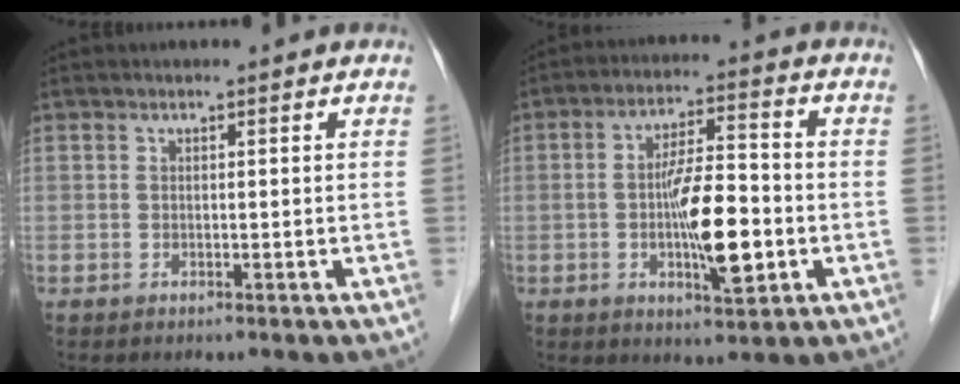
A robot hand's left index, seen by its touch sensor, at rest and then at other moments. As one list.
[{"total": 10.3, "force": [-2.2, 2.4, 9.8], "torque": [-0.174, 0.002, -0.035]}]